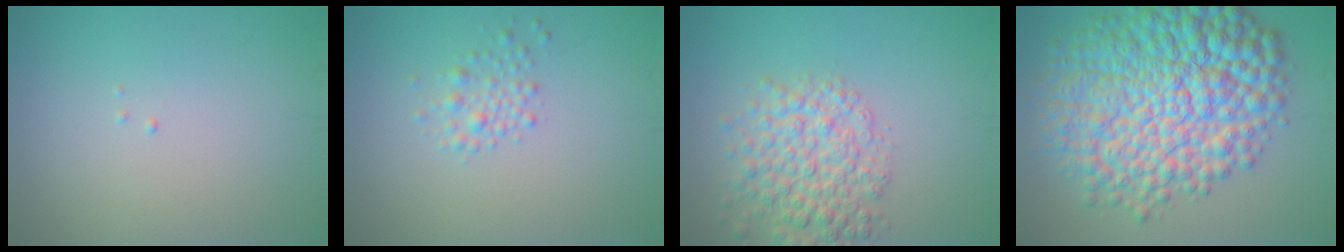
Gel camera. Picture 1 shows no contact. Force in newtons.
{"total": 1.7, "press": 1.7, "slide": 0.1}
{"total": 5.3, "press": 5.3, "slide": 0.2}
{"total": 13.5, "press": 13.5, "slide": 0.1}